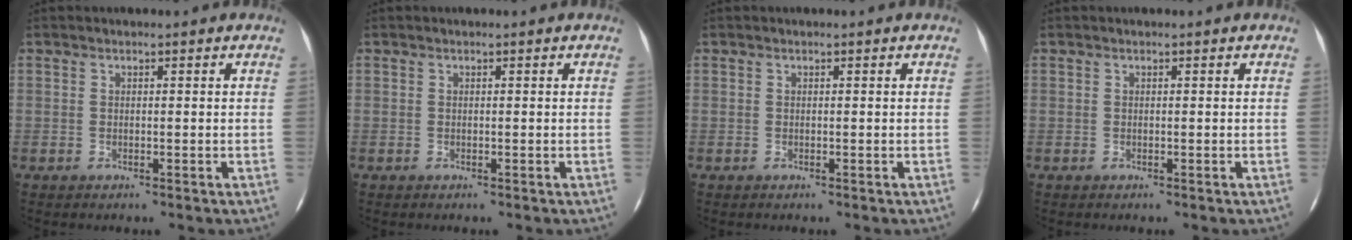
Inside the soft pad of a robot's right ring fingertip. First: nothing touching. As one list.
[{"total": 0.0}, {"total": 0.0}, {"total": 0.0}]